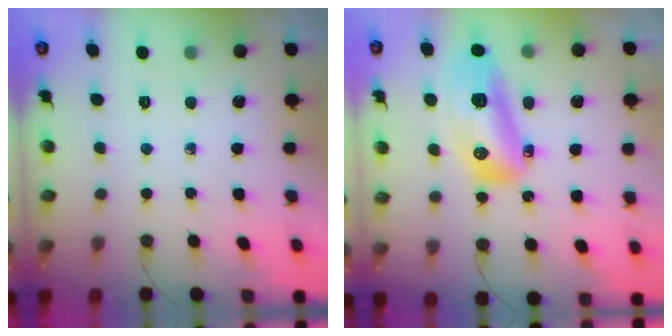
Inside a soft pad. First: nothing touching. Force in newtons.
{"total": 16.2, "press": 16.1, "slide": 2.2}